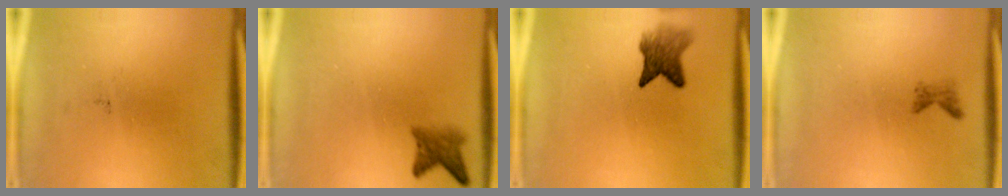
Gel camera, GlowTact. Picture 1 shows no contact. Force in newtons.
{"total": 2.8}
{"total": 4.7}
{"total": 0.9}